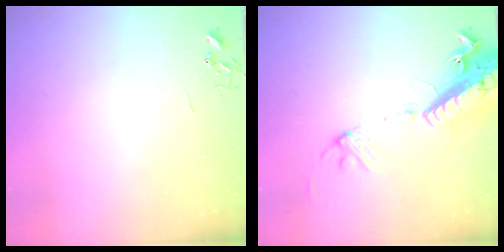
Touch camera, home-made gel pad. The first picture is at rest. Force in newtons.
{"total": 18.2, "press": 17.7, "slide": 4.2}